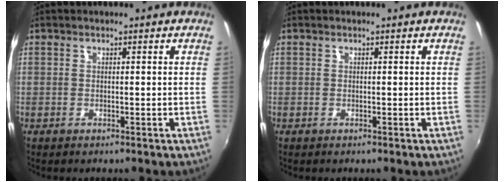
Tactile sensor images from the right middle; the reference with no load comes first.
{"total": 0.0}